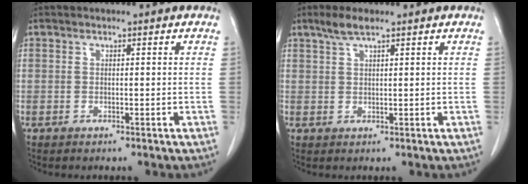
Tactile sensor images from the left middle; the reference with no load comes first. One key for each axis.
{"total": 2.9, "fx": 2.1, "fy": 0.3, "fz": 1.9, "tx": -0.046, "ty": 0.005, "tz": 0.045}